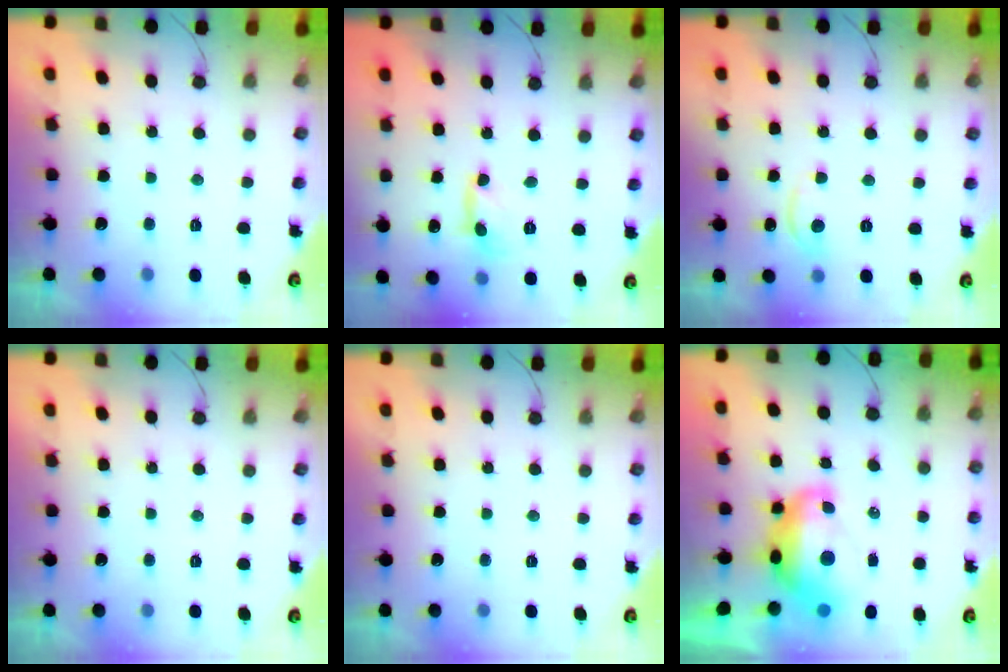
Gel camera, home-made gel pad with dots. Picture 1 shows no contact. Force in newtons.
{"total": 2.7, "press": 2.7, "slide": 0.1}
{"total": 5.5, "press": 5.4, "slide": 0.8}
{"total": 0.0}
{"total": 0.0}
{"total": 11.8, "press": 11.7, "slide": 1.3}